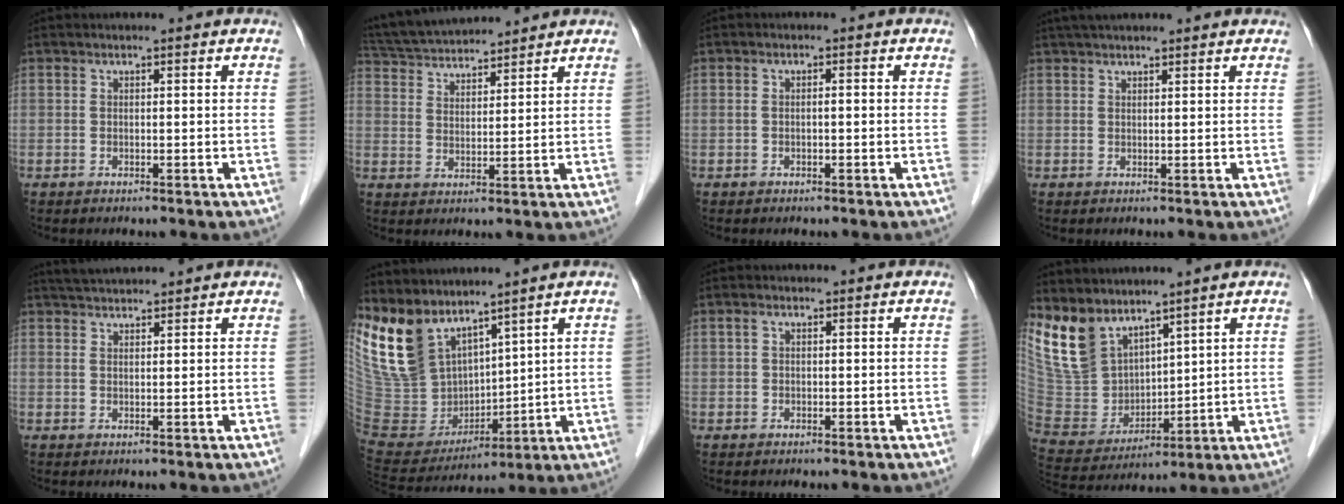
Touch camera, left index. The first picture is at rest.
{"total": 12.0, "force": [11.3, 1.6, 3.7], "torque": [-0.078, 0.035, 0.199]}
{"total": 0.9, "force": [-0.3, 0.2, 0.9], "torque": [-0.018, 0.006, -0.003]}
{"total": 6.8, "force": [6.0, 1.0, 3.0], "torque": [-0.048, 0.040, 0.089]}
{"total": 4.9, "force": [4.6, 0.4, 1.6], "torque": [-0.027, 0.033, 0.083]}
{"total": 16.4, "force": [12.6, 7.7, 7.1], "torque": [-0.170, 0.002, 0.266]}
{"total": 0.6, "force": [0.2, 0.4, 0.4], "torque": [-0.012, 0.011, 0.006]}
{"total": 11.0, "force": [8.8, 5.4, 3.7], "torque": [-0.101, 0.005, 0.200]}